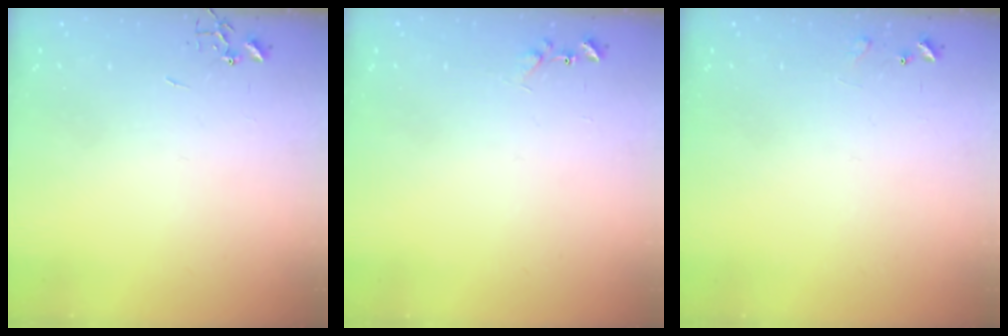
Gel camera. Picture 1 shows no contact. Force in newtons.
{"total": 7.1, "press": 7.0, "slide": 0.5}
{"total": 5.9, "press": 5.9, "slide": 0.9}